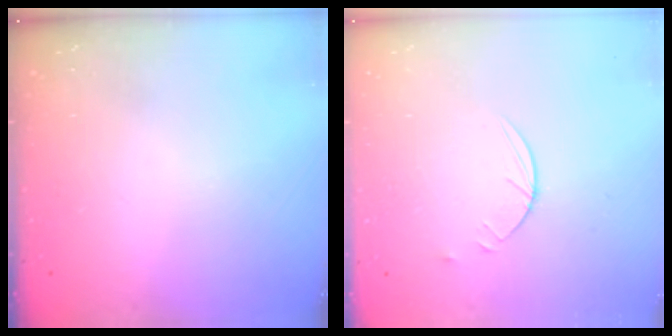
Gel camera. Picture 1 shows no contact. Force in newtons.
{"total": 2.9, "press": 2.8, "slide": 0.3}